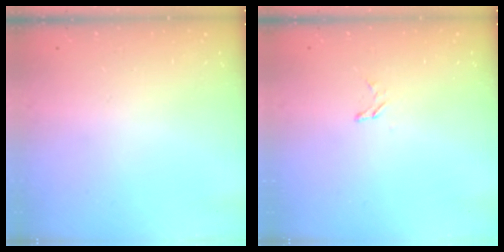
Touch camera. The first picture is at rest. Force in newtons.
{"total": 2.4, "press": 2.4, "slide": 0.2}